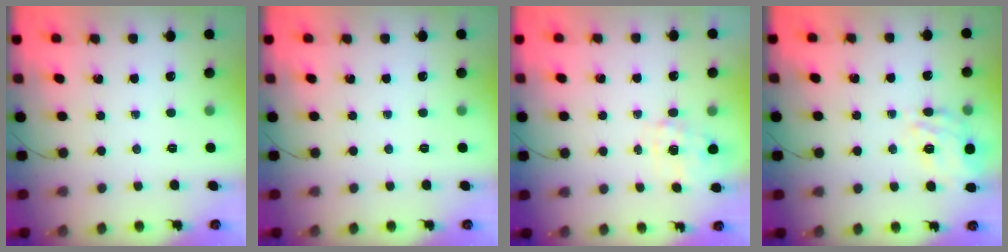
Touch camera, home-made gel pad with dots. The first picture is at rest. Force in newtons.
{"total": 0.0}
{"total": 1.2, "press": 1.1, "slide": 0.5}
{"total": 9.8, "press": 9.4, "slide": 2.9}